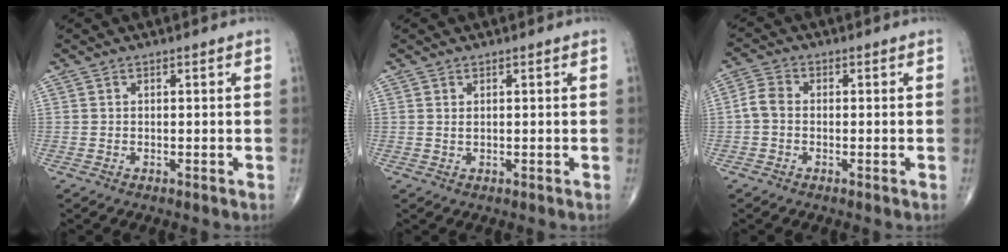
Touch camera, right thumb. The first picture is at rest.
{"total": 0.6, "force": [0.3, 0.3, 0.5], "torque": [-0.010, 0.000, 0.007]}
{"total": 3.5, "force": [-0.5, 2.5, 2.4], "torque": [-0.047, 0.009, -0.020]}